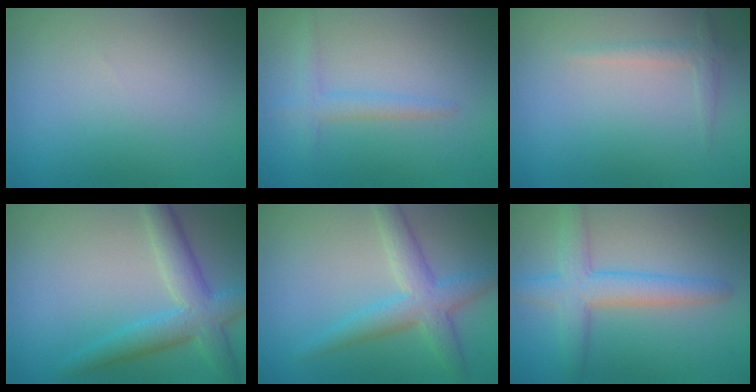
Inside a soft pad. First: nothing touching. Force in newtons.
{"total": 1.7, "press": 1.7, "slide": 0.1}
{"total": 1.2, "press": 1.2, "slide": 0.0}
{"total": 4.7, "press": 4.7, "slide": 0.1}
{"total": 4.2, "press": 4.2, "slide": 0.1}
{"total": 4.5, "press": 4.5, "slide": 0.2}